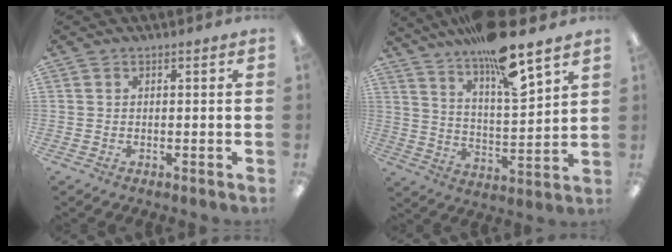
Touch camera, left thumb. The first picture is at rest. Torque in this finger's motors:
{"motor_torque": [2.35, 0.91, 1.77, -1.00, 0.43]}